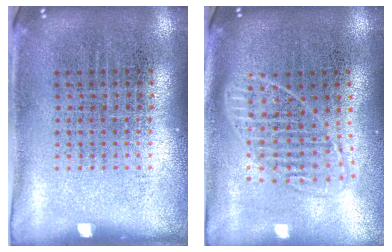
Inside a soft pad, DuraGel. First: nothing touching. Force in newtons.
{"total": 1.7, "press": 1.4, "slide": 1.0}